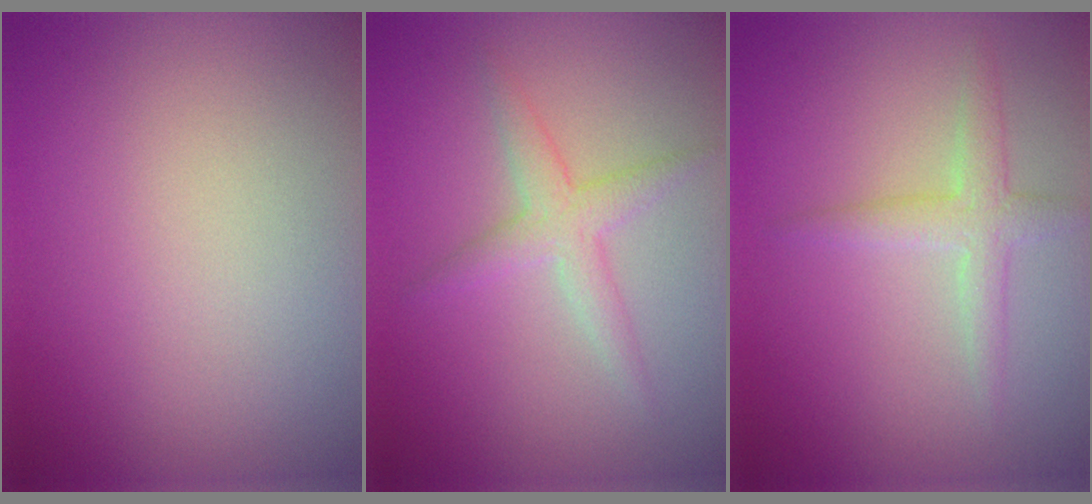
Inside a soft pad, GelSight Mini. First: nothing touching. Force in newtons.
{"total": 2.4, "press": 2.4, "slide": 0.1}
{"total": 2.3, "press": 2.3, "slide": 0.1}